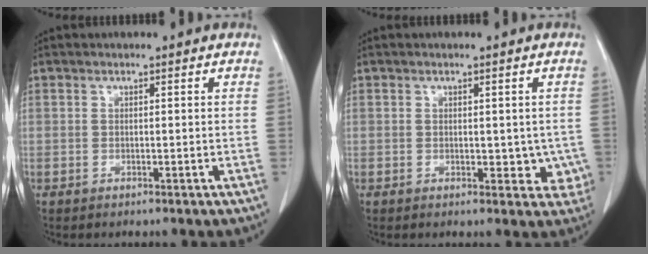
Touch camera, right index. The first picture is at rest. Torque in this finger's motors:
{"motor_torque": [-0.06, -0.01, 0.02, 0.00]}